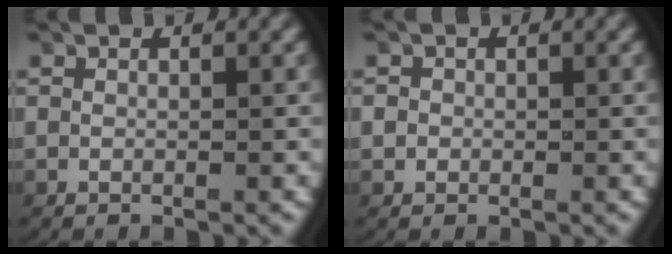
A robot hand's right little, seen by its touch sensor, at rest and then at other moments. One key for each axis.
{"total": 1.2, "fx": -0.2, "fy": 1.1, "fz": 0.2, "tx": -0.010, "ty": 0.001, "tz": -0.005}